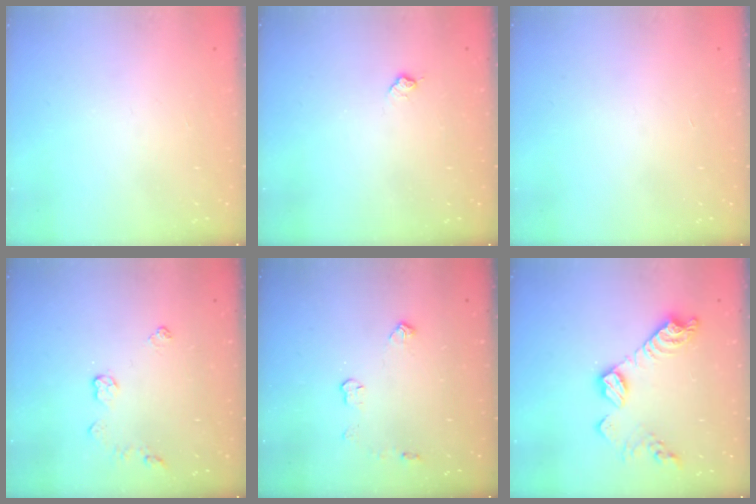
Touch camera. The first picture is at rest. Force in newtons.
{"total": 5.7, "press": 5.7, "slide": 0.7}
{"total": 0.0}
{"total": 4.7, "press": 4.6, "slide": 0.7}
{"total": 5.1, "press": 5.0, "slide": 0.8}
{"total": 13.8, "press": 13.8, "slide": 0.9}